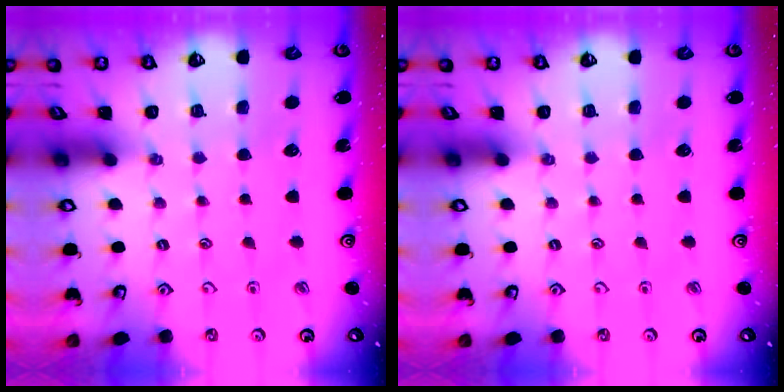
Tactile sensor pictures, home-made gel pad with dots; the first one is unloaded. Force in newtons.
{"total": 0.0}